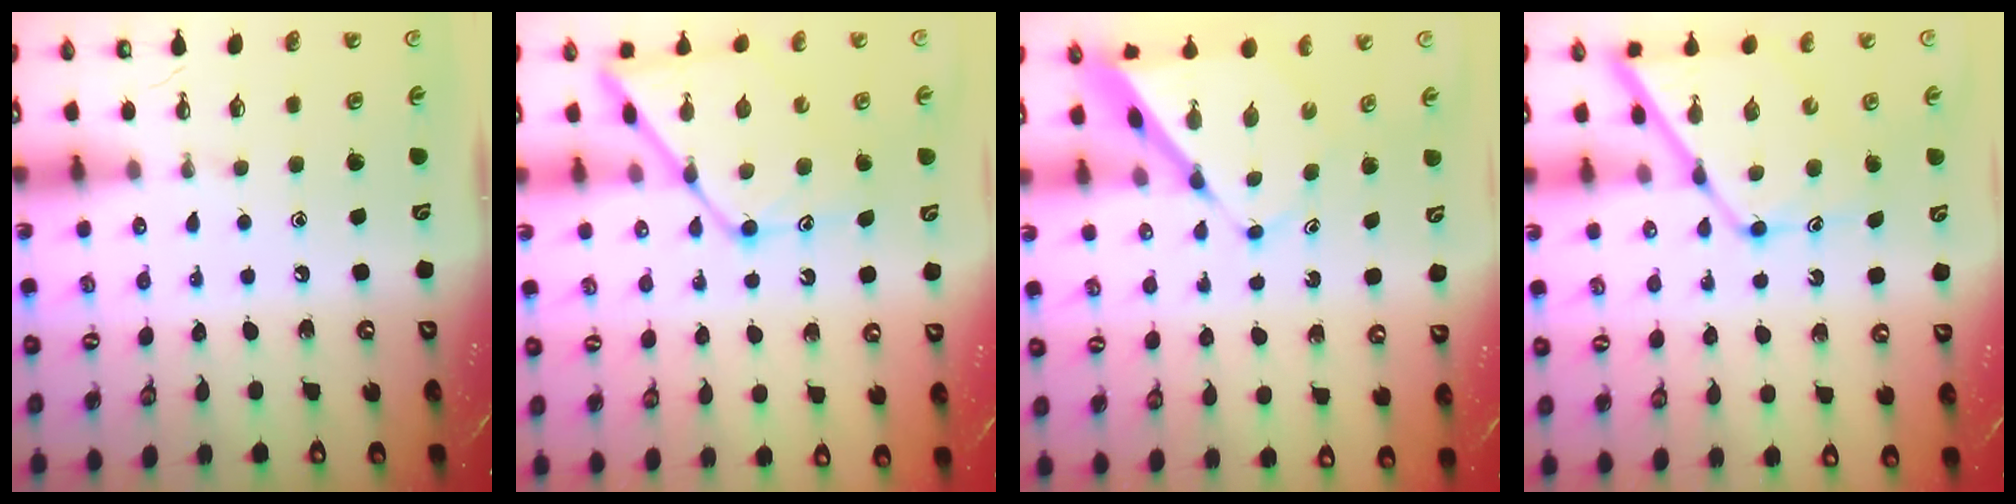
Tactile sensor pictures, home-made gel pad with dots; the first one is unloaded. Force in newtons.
{"total": 15.4, "press": 15.3, "slide": 1.2}
{"total": 7.9, "press": 7.8, "slide": 0.7}
{"total": 13.3, "press": 13.2, "slide": 1.2}